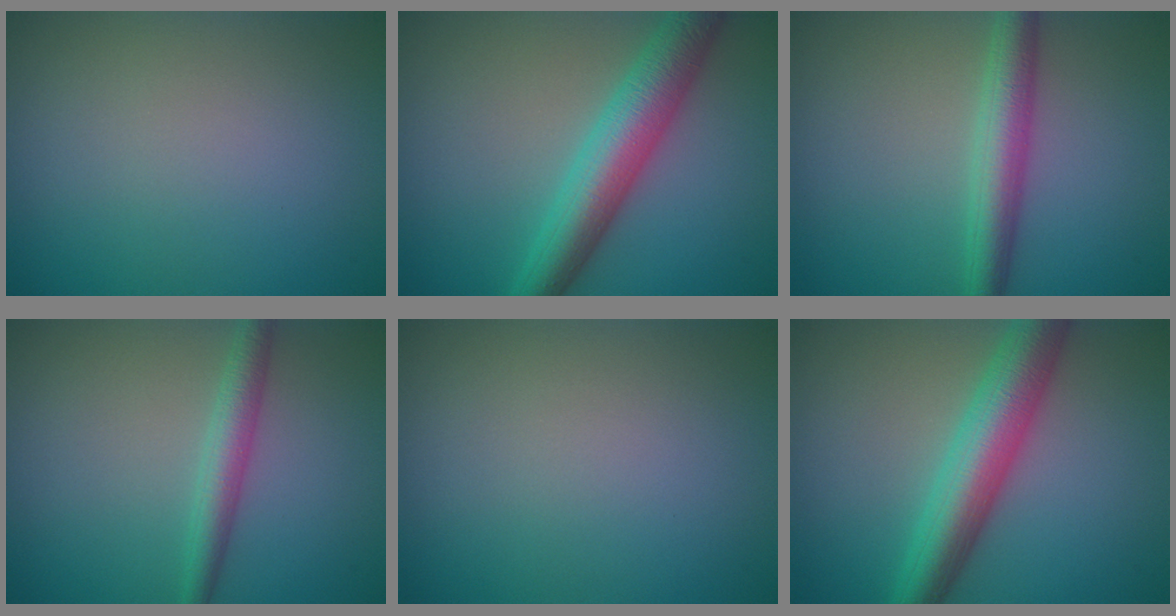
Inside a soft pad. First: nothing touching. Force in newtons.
{"total": 6.3, "press": 6.3, "slide": 0.0}
{"total": 4.0, "press": 4.0, "slide": 0.1}
{"total": 2.7, "press": 2.7, "slide": 0.0}
{"total": 0.0}
{"total": 6.6, "press": 6.6, "slide": 0.3}